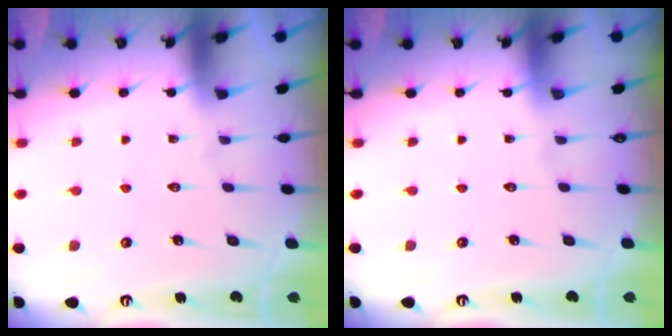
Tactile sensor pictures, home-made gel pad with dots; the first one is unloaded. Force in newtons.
{"total": 0.0}